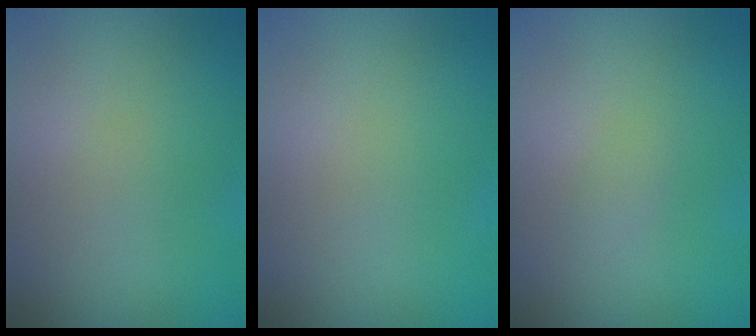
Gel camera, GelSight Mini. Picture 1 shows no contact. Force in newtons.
{"total": 0.0}
{"total": 0.7, "press": 0.7, "slide": 0.1}